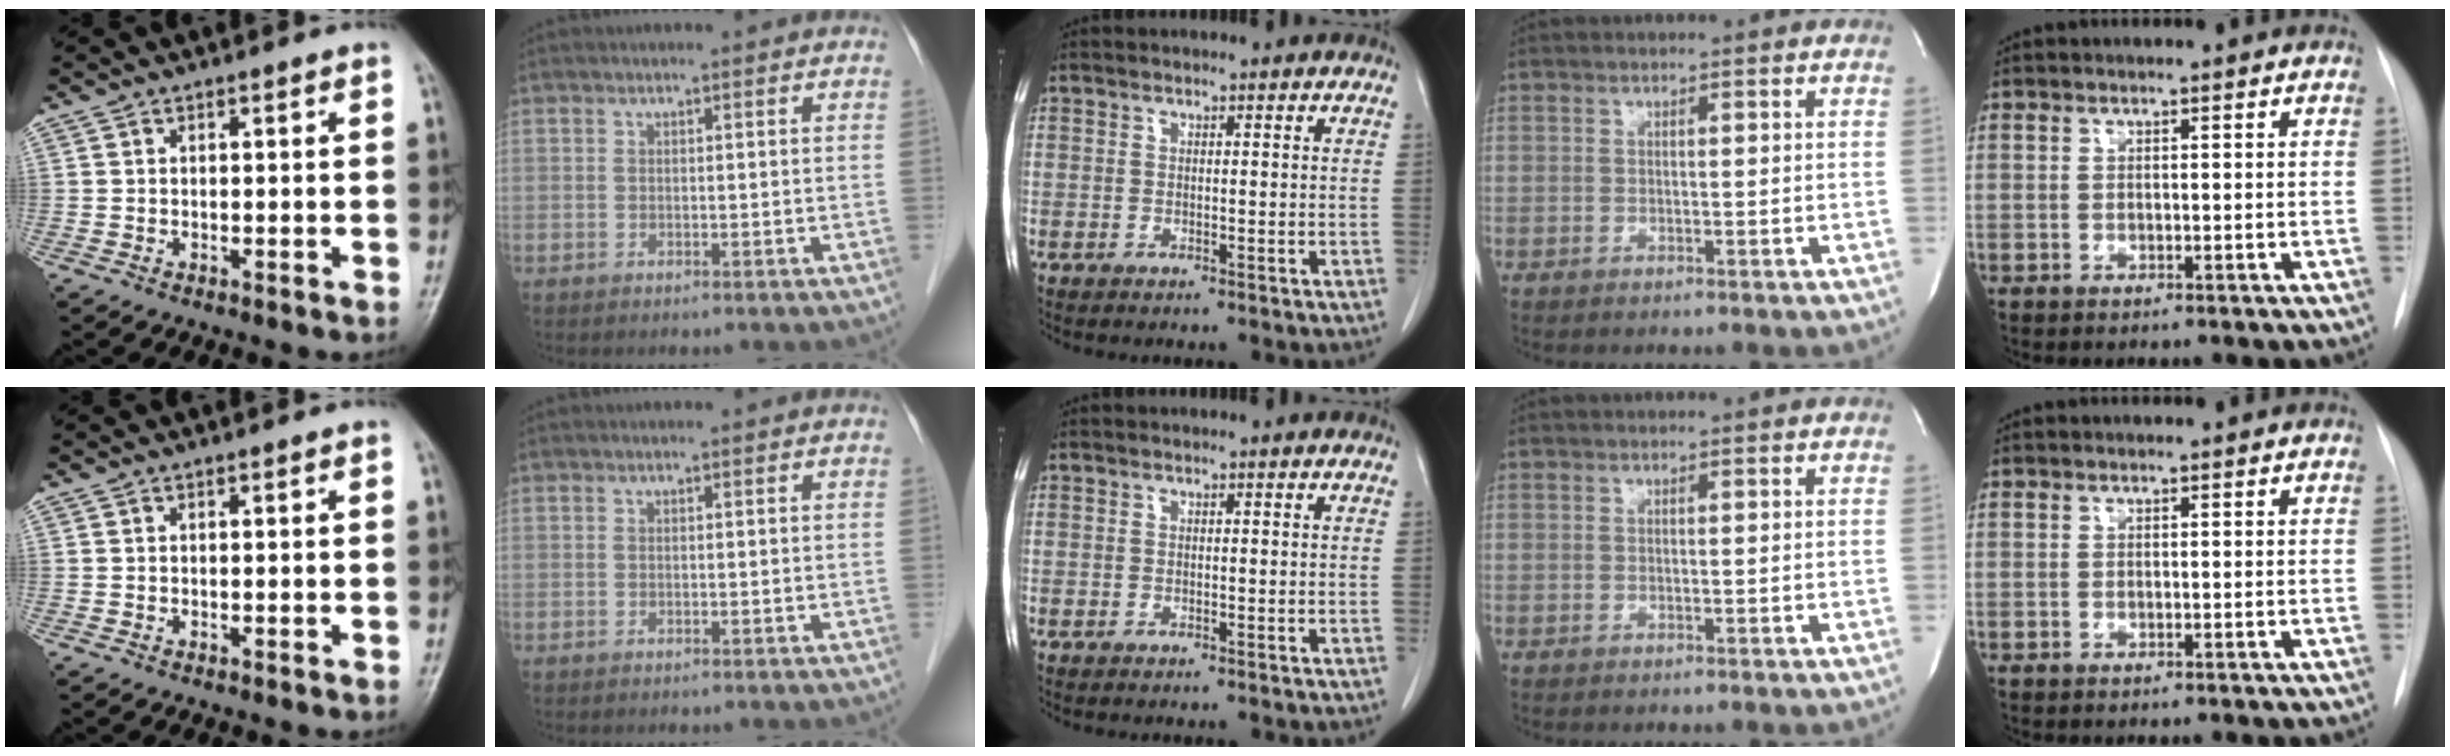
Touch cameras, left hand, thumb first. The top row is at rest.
{}